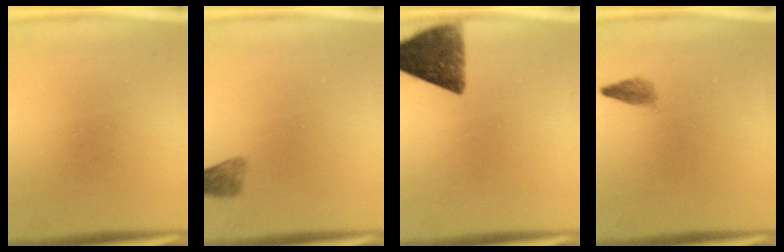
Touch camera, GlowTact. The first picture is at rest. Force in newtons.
{"total": 2.1}
{"total": 10.3}
{"total": 1.4}